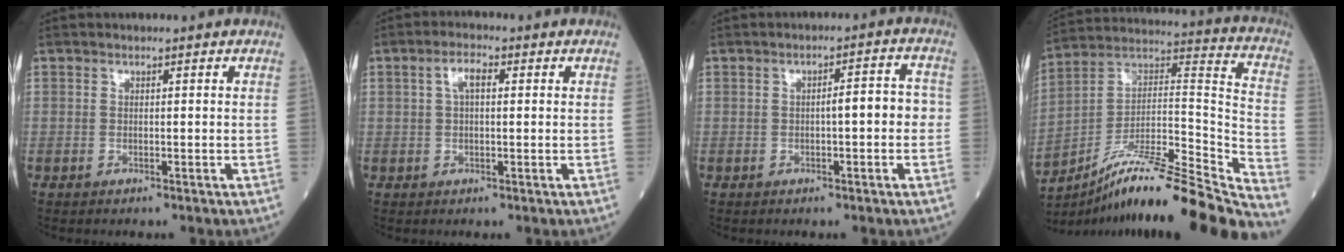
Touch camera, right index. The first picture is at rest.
{"total": 3.3, "force": [0.9, 1.2, 2.9], "torque": [-0.062, 0.014, 0.018]}
{"total": 4.4, "force": [-0.5, 1.0, 4.3], "torque": [-0.061, 0.018, -0.005]}
{"total": 28.3, "force": [-23.7, 0.4, 15.5], "torque": [-0.191, 0.002, -0.373]}